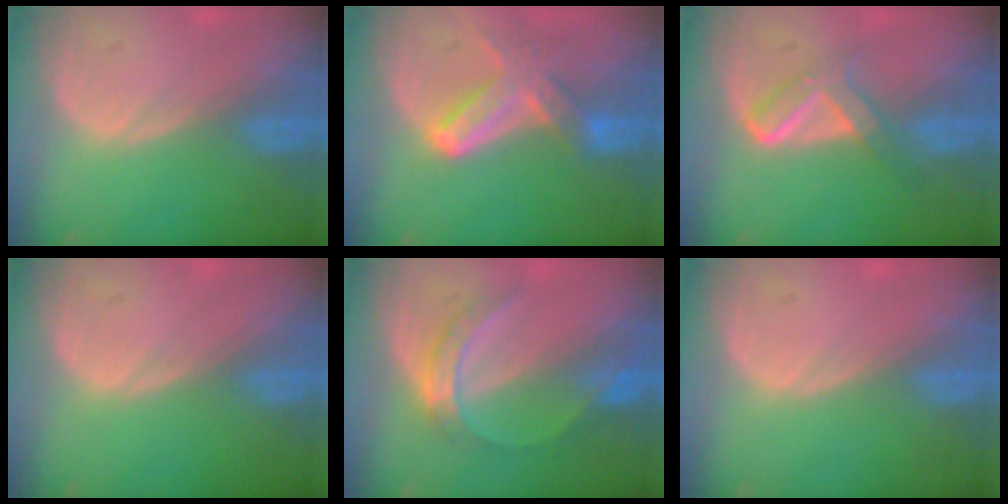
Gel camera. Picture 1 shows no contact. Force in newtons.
{"total": 6.4, "press": 6.4, "slide": 0.6}
{"total": 5.1, "press": 4.9, "slide": 1.5}
{"total": 0.0}
{"total": 5.1, "press": 5.1, "slide": 0.5}
{"total": 0.6, "press": 0.1, "slide": 0.6}